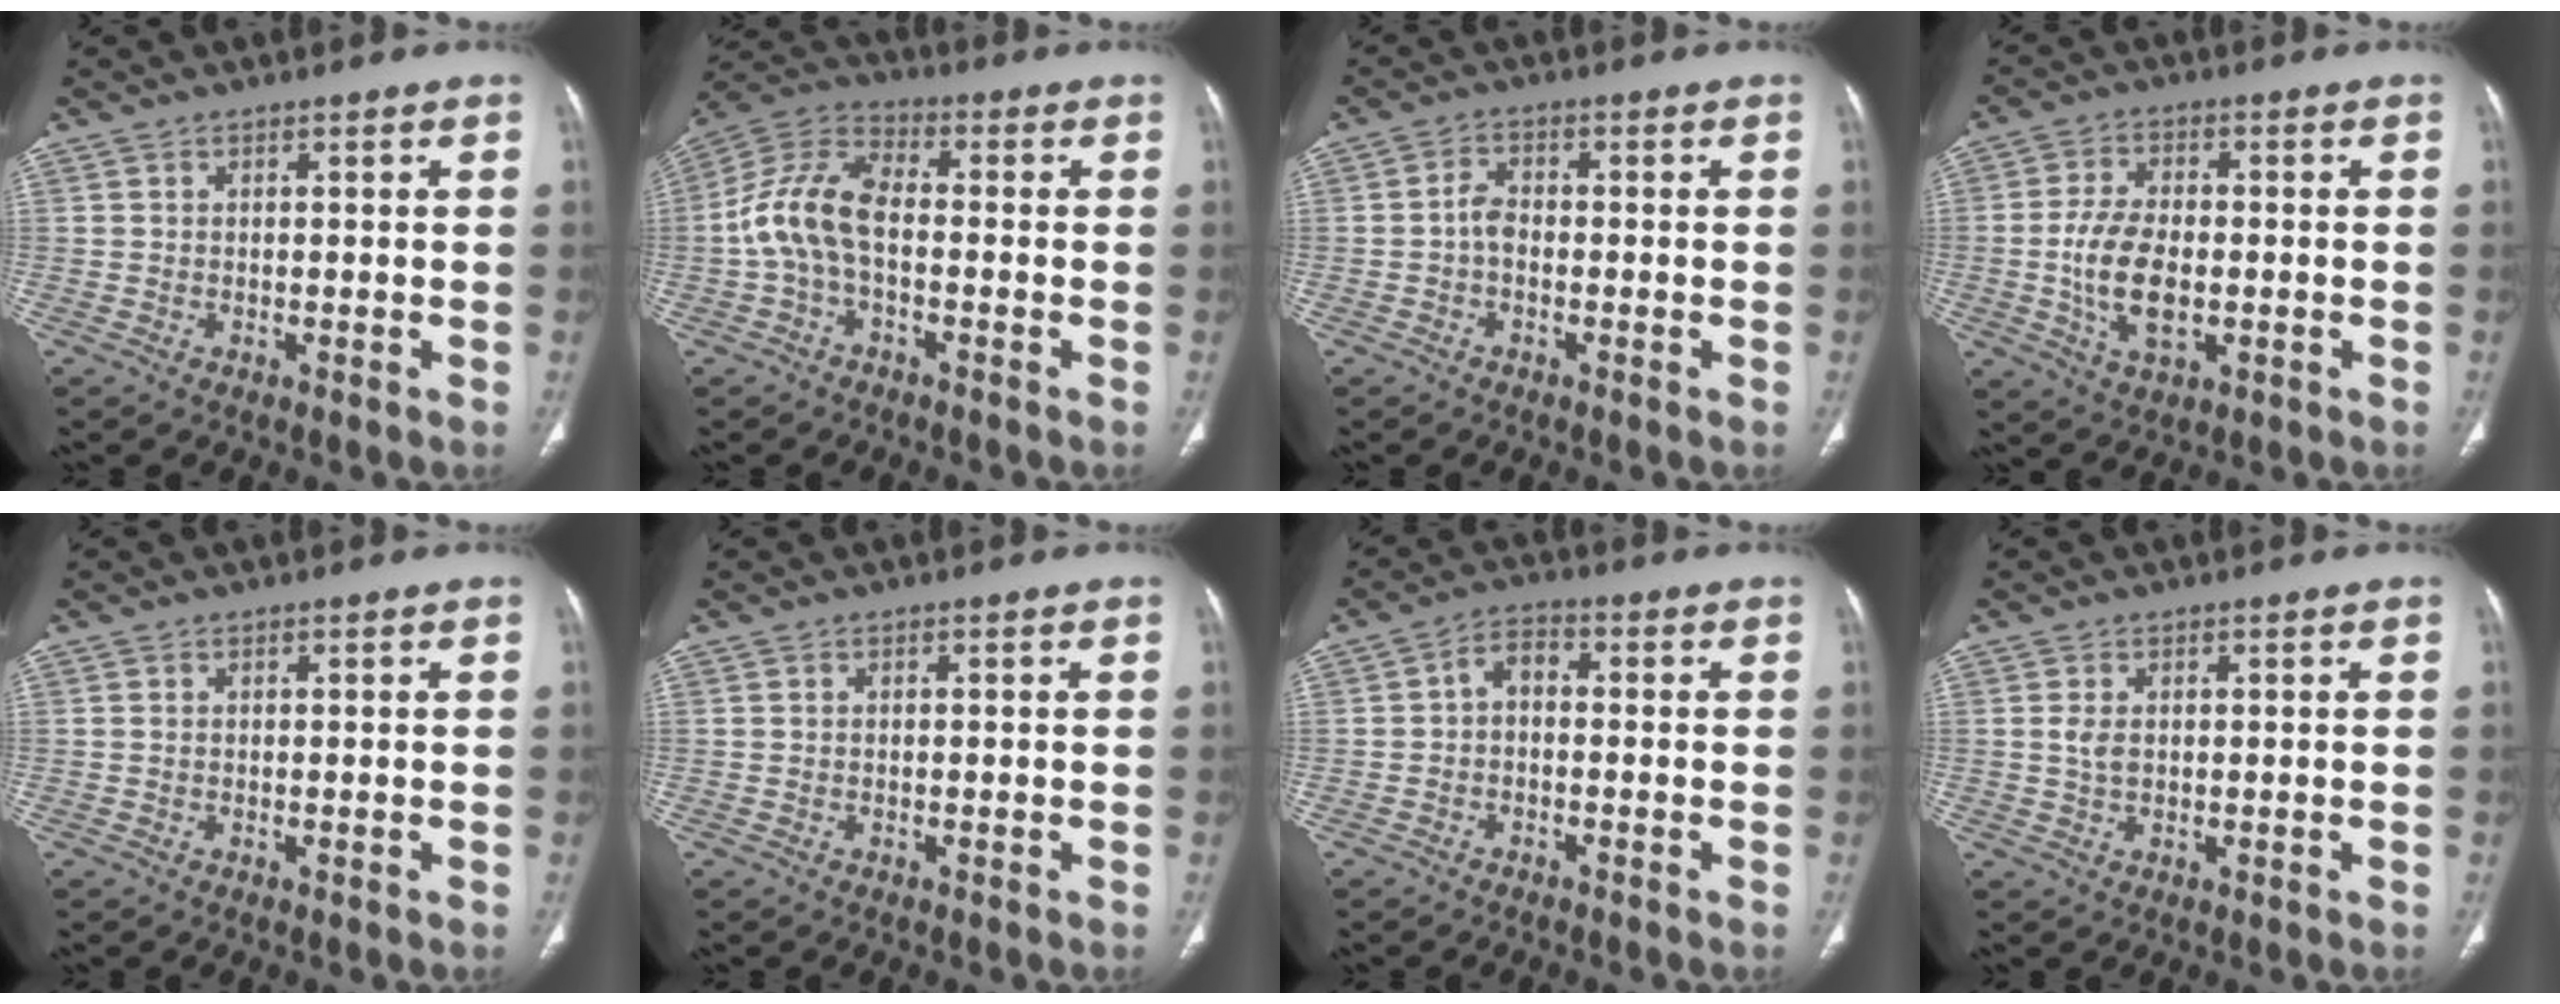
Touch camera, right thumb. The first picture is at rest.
{"total": 10.8, "force": [-1.5, 6.0, 8.8], "torque": [-0.179, 0.035, -0.039]}
{"total": 2.9, "force": [-0.7, 1.9, 2.1], "torque": [-0.031, 0.010, -0.020]}
{"total": 10.1, "force": [-1.6, 5.7, 8.2], "torque": [-0.149, 0.004, -0.026]}
{"total": 0.0}
{"total": 0.0}
{"total": 3.8, "force": [-0.4, 2.5, 2.9], "torque": [-0.038, 0.018, -0.019]}
{"total": 2.4, "force": [0.5, 1.4, 1.9], "torque": [-0.038, -0.004, 0.011]}